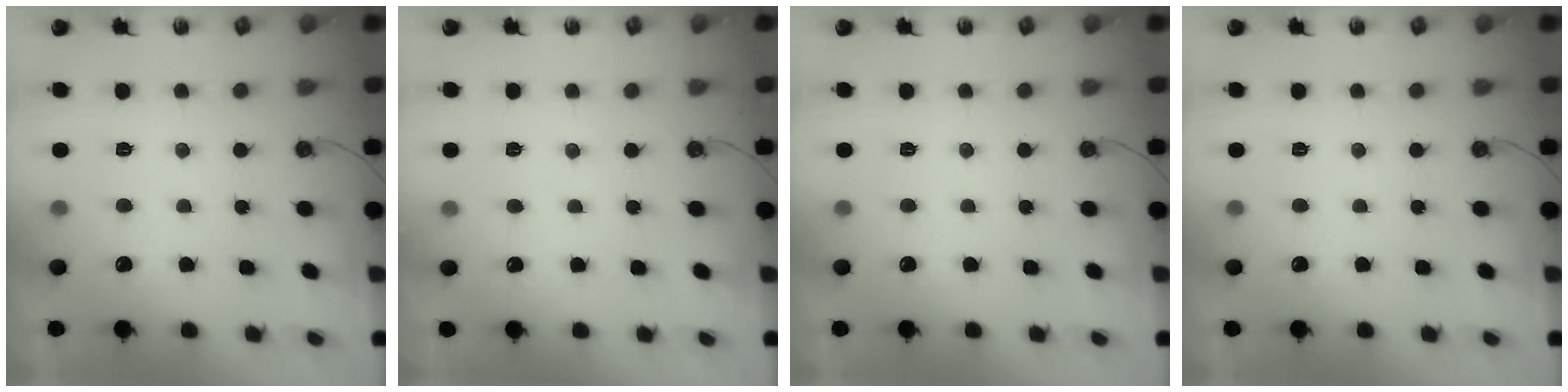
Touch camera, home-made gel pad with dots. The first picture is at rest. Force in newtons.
{"total": 2.1, "press": 2.1, "slide": 0.4}
{"total": 0.0}
{"total": 0.0}